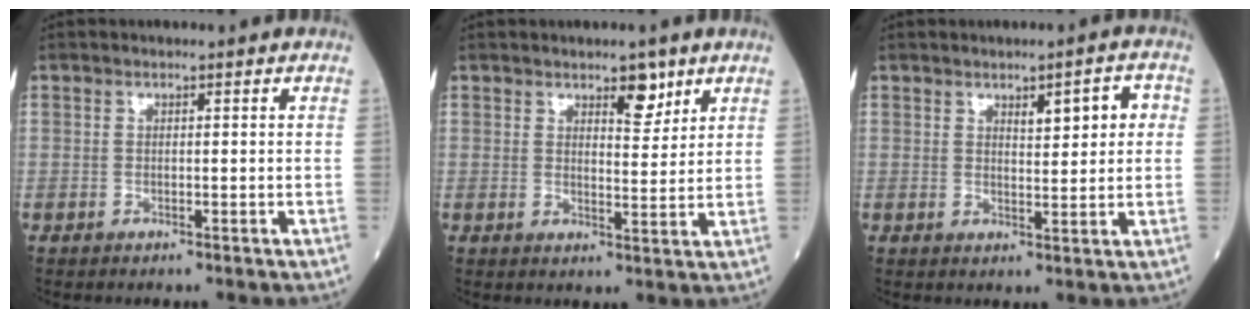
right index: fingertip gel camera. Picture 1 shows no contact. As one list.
[{"total": 4.0, "force": [2.7, 1.4, 2.6], "torque": [-0.034, -0.004, 0.040]}, {"total": 4.8, "force": [1.6, 1.4, 4.3], "torque": [-0.061, 0.010, 0.026]}]